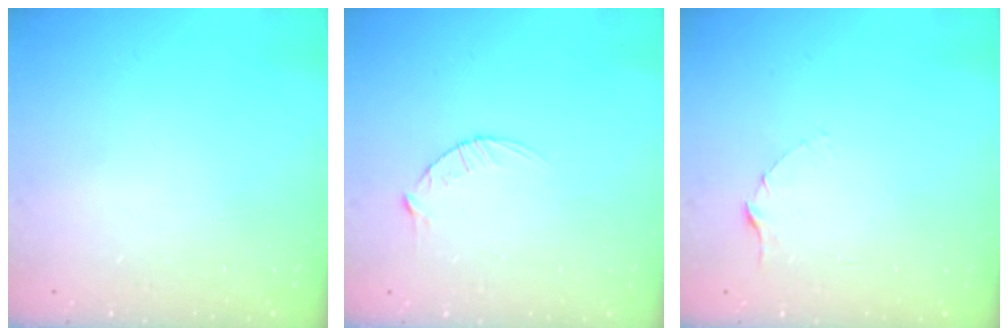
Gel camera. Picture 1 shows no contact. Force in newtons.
{"total": 3.0, "press": 3.0, "slide": 0.4}
{"total": 2.5, "press": 2.5, "slide": 0.3}